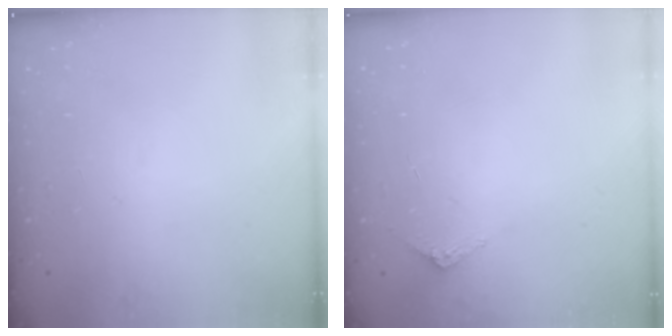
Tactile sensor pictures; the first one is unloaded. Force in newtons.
{"total": 2.9, "press": 2.9, "slide": 0.2}